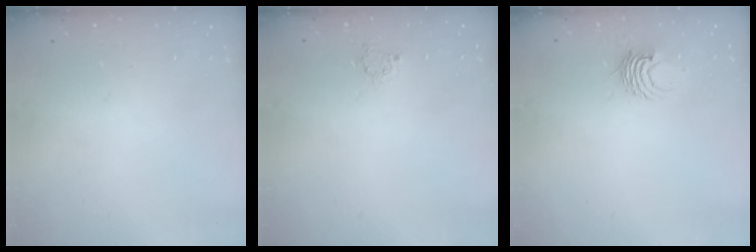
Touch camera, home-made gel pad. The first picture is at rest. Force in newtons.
{"total": 3.1, "press": 3.1, "slide": 0.3}
{"total": 6.0, "press": 6.0, "slide": 0.5}